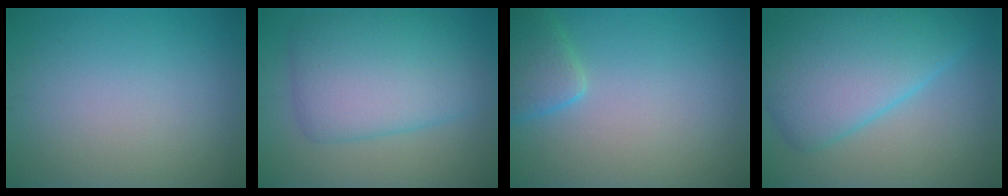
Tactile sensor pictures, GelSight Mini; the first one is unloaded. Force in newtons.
{"total": 7.7, "press": 7.7, "slide": 0.1}
{"total": 2.9, "press": 2.9, "slide": 0.1}
{"total": 9.1, "press": 9.1, "slide": 0.0}